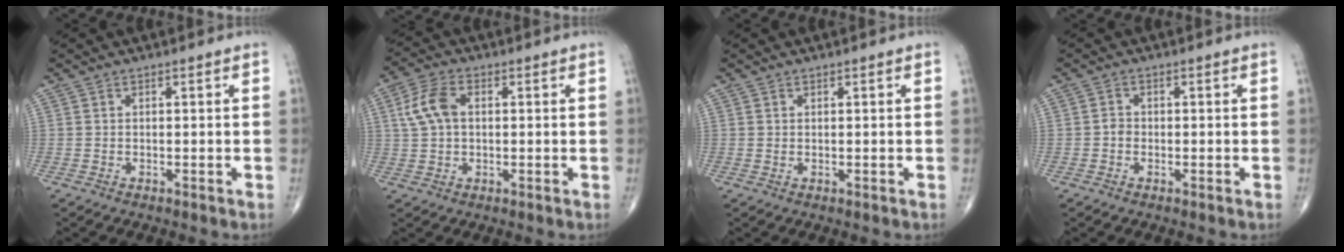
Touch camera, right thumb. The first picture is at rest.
{"total": 6.9, "force": [1.2, 4.3, 5.3], "torque": [-0.111, 0.015, 0.022]}
{"total": 0.0}
{"total": 1.4, "force": [-0.4, 1.2, 0.6], "torque": [-0.002, 0.006, -0.010]}